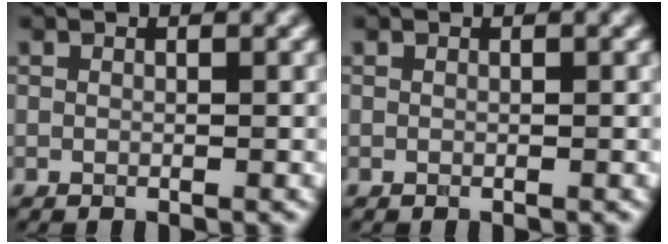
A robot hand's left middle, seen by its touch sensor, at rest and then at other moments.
{"total": 0.0}